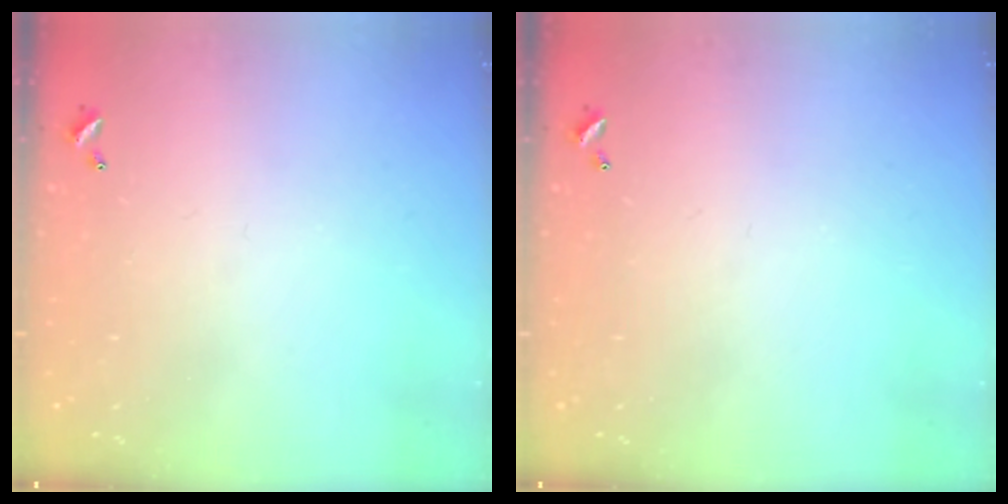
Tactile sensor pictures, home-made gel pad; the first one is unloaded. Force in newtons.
{"total": 0.0}